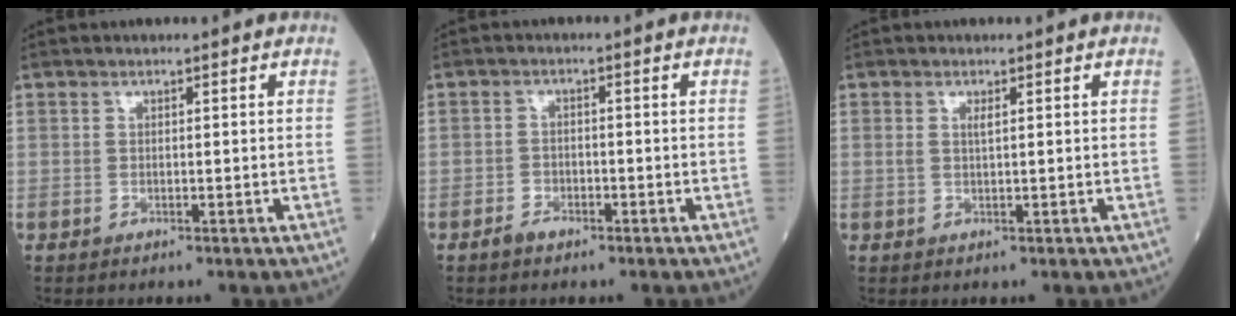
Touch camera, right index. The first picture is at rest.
{"total": 2.1, "force": [-1.5, 1.3, 0.8], "torque": [-0.013, 0.004, -0.025]}
{"total": 1.1, "force": [0.4, 0.1, 1.0], "torque": [-0.025, 0.002, 0.007]}